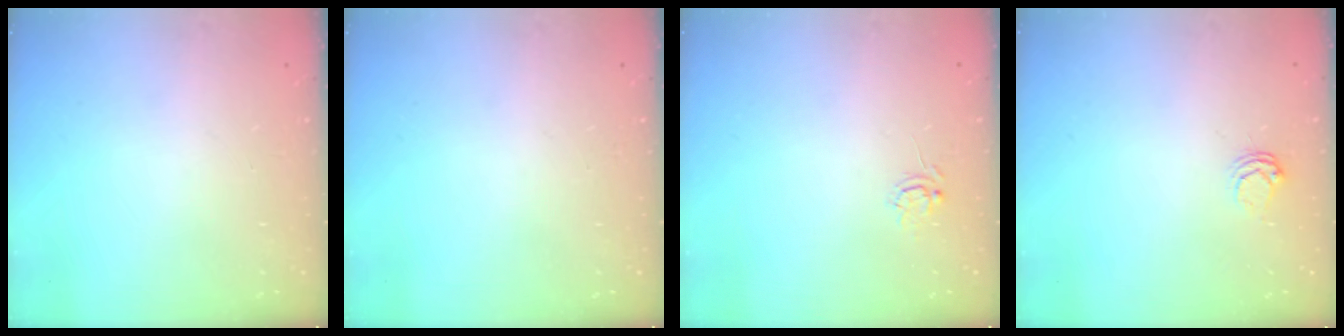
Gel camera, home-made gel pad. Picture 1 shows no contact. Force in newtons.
{"total": 0.0}
{"total": 3.6, "press": 3.6, "slide": 0.3}
{"total": 3.7, "press": 3.7, "slide": 0.5}